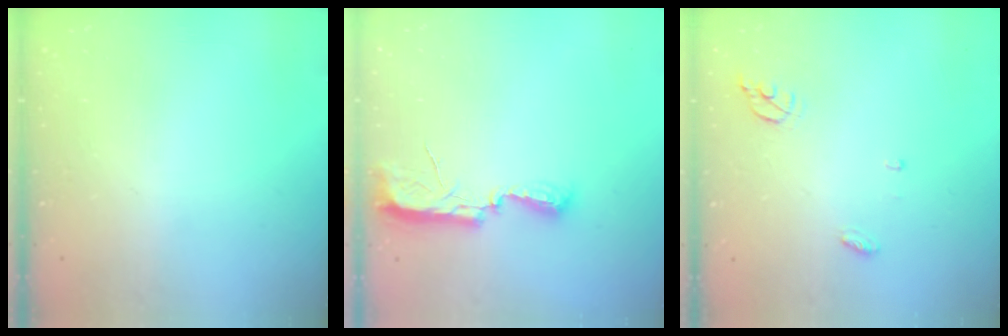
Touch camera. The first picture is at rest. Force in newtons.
{"total": 10.5, "press": 9.1, "slide": 5.2}
{"total": 5.2, "press": 5.2, "slide": 0.2}